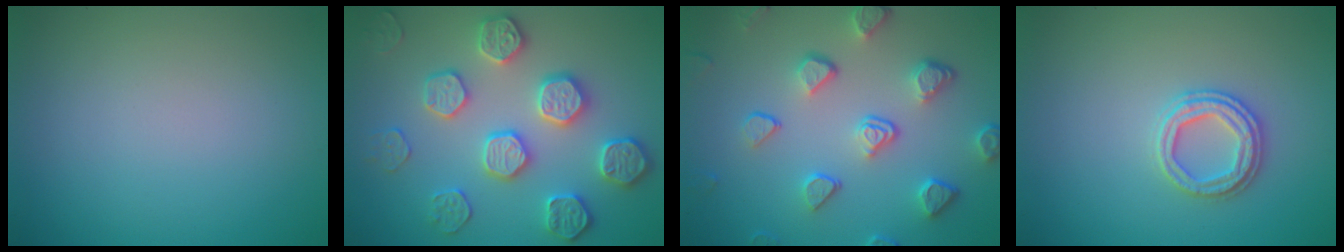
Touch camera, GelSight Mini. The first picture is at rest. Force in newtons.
{"total": 4.7, "press": 4.7, "slide": 0.6}
{"total": 5.0, "press": 3.8, "slide": 3.2}
{"total": 2.6, "press": 2.5, "slide": 0.3}